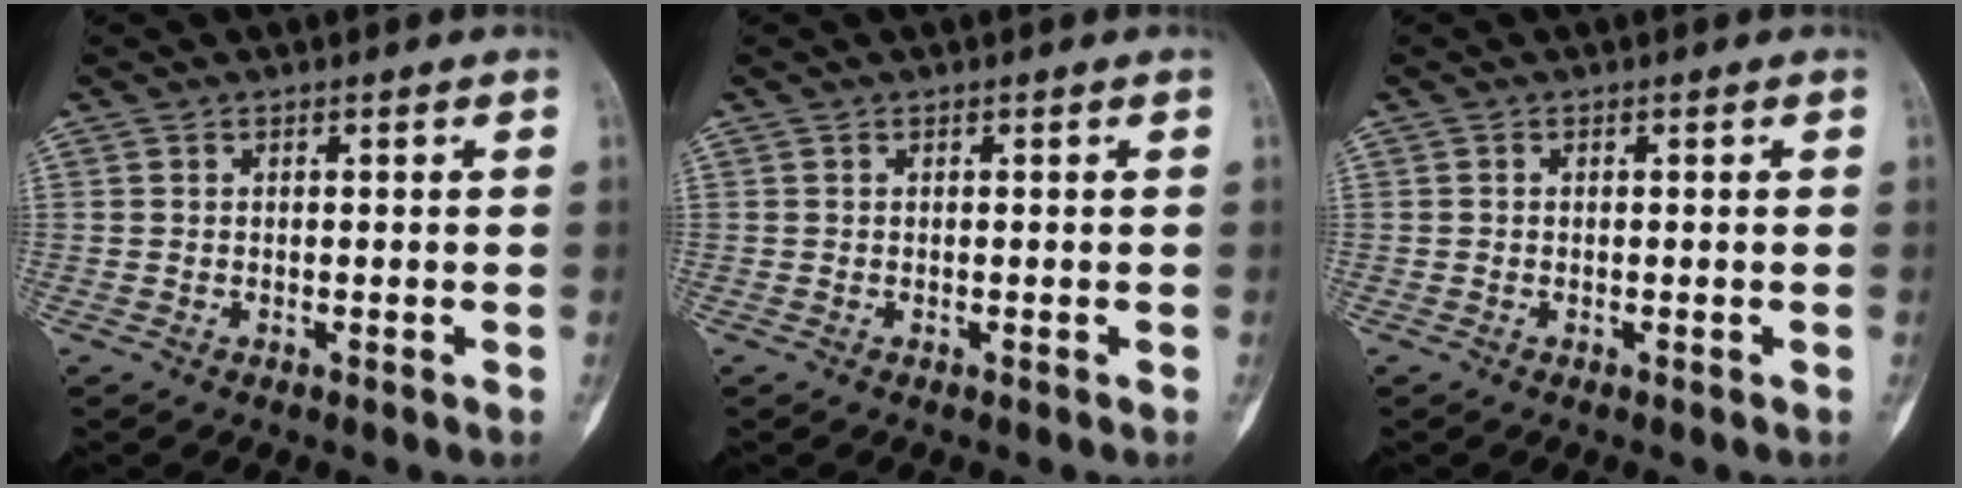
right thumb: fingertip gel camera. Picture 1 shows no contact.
{"total": 0.0}
{"total": 0.0}